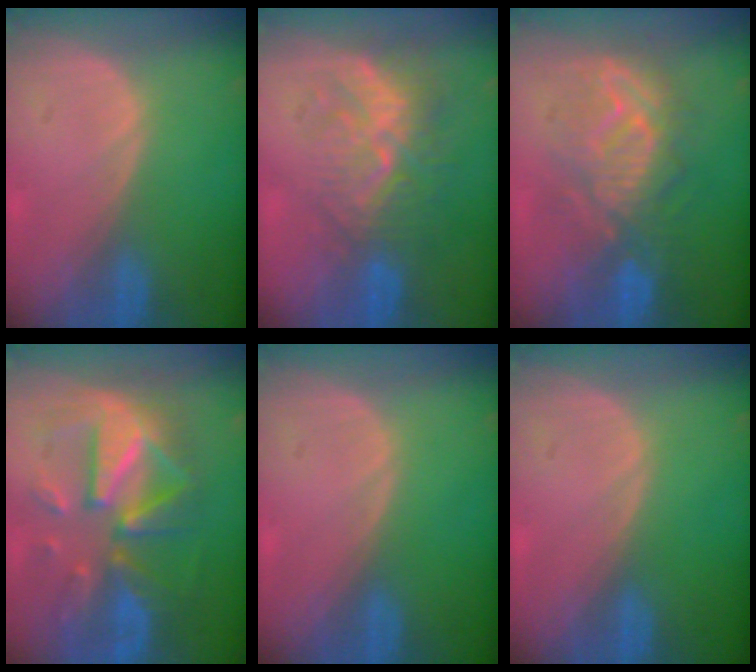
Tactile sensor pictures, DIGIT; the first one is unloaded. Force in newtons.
{"total": 9.6, "press": 8.6, "slide": 4.4}
{"total": 9.2, "press": 9.2, "slide": 0.2}
{"total": 12.0, "press": 12.0, "slide": 1.2}
{"total": 0.0}
{"total": 0.0}